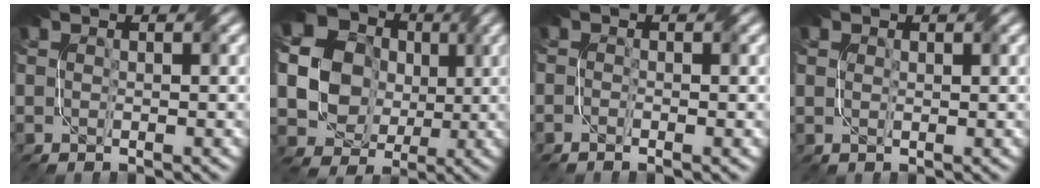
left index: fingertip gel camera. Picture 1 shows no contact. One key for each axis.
{"total": 18.3, "fx": 4.6, "fy": 16.6, "fz": 6.0, "tx": -0.159, "ty": 0.035, "tz": 0.064}
{"total": 1.2, "fx": -0.7, "fy": 0.4, "fz": 0.9, "tx": -0.014, "ty": -0.002, "tz": -0.013}
{"total": 1.4, "fx": 1.0, "fy": 0.9, "fz": -0.4, "tx": 0.014, "ty": 0.005, "tz": 0.018}